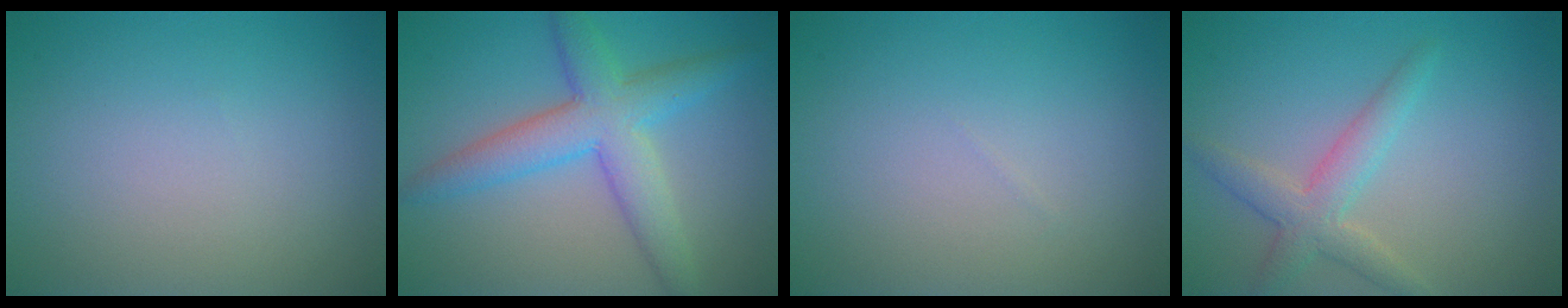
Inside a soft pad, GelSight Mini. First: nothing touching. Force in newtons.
{"total": 5.9, "press": 5.9, "slide": 0.2}
{"total": 0.0}
{"total": 3.1, "press": 3.1, "slide": 0.2}